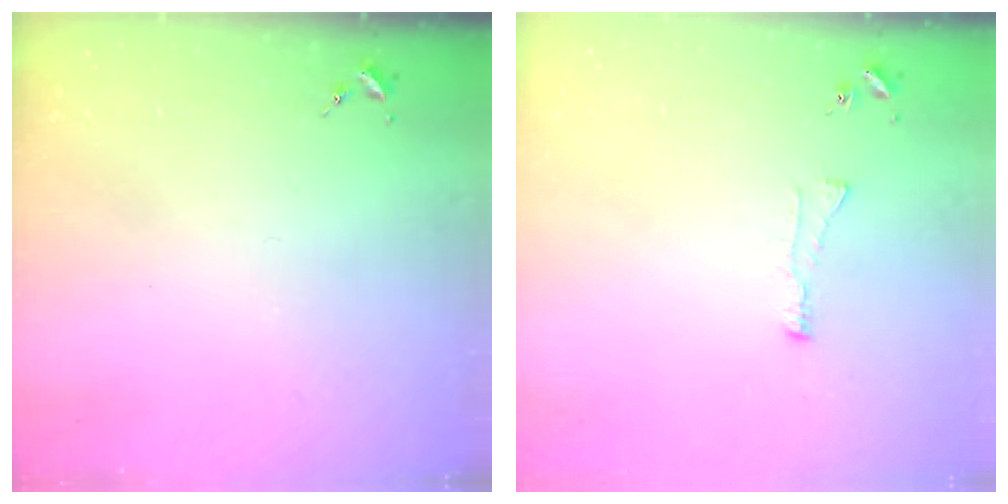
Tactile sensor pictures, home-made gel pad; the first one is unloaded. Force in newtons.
{"total": 3.4, "press": 3.4, "slide": 0.4}